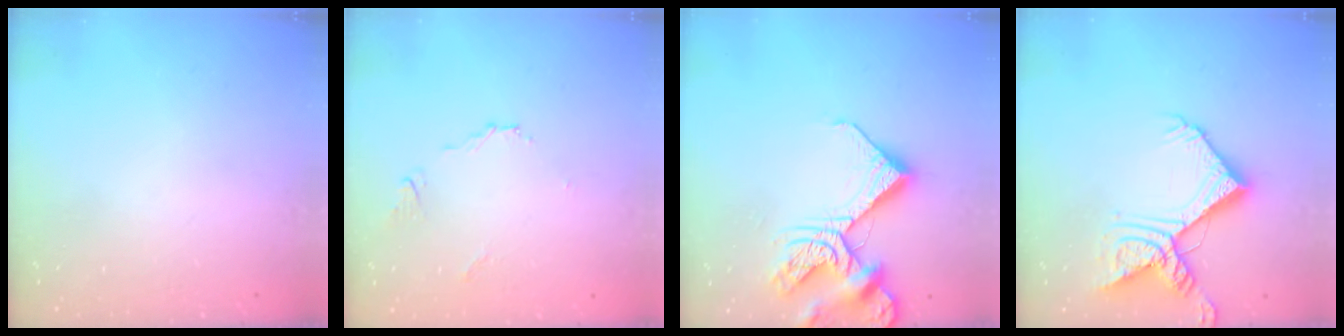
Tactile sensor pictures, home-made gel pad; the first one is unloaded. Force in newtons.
{"total": 4.3, "press": 4.2, "slide": 0.8}
{"total": 12.8, "press": 12.7, "slide": 1.4}
{"total": 16.3, "press": 16.2, "slide": 2.0}